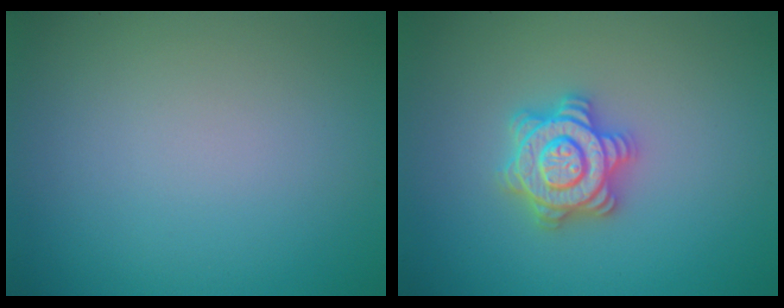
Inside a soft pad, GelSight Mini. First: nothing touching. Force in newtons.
{"total": 4.6, "press": 4.6, "slide": 0.6}